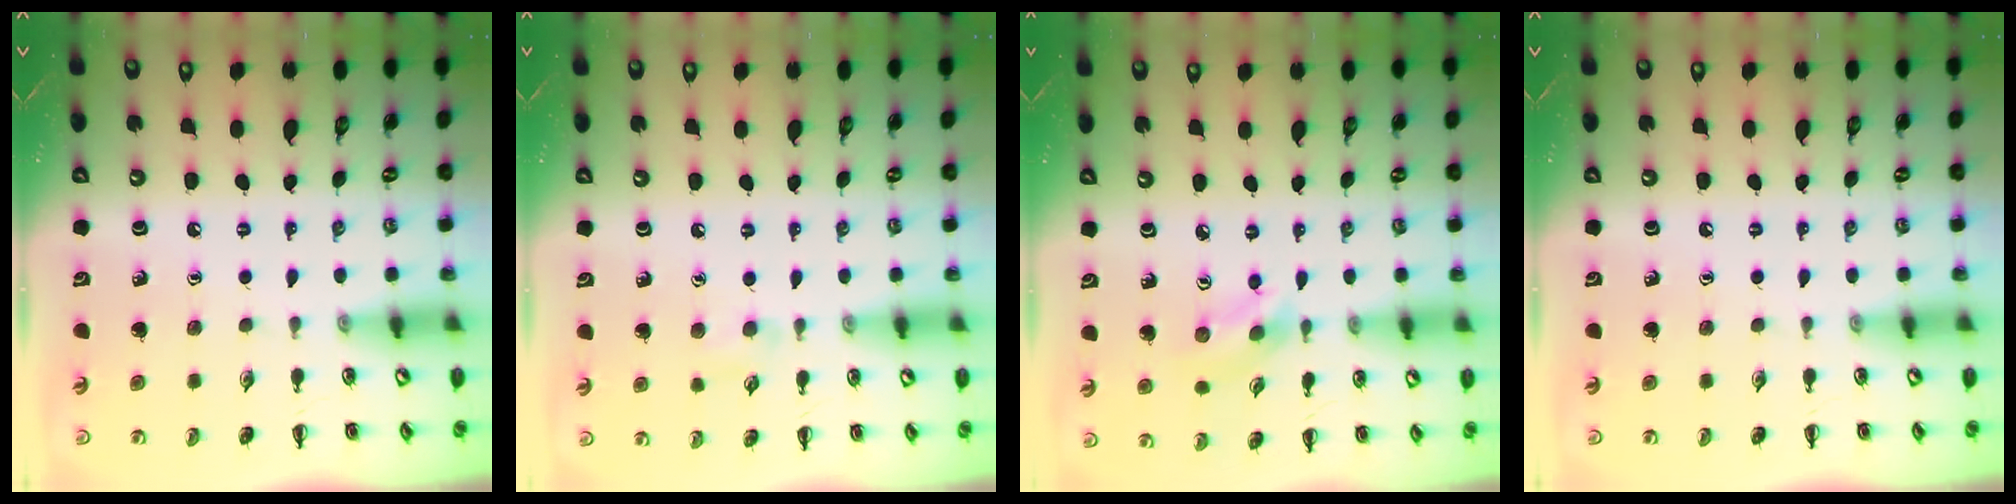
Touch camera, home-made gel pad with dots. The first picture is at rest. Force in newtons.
{"total": 4.9, "press": 4.6, "slide": 1.5}
{"total": 2.8, "press": 2.7, "slide": 0.6}
{"total": 0.0}